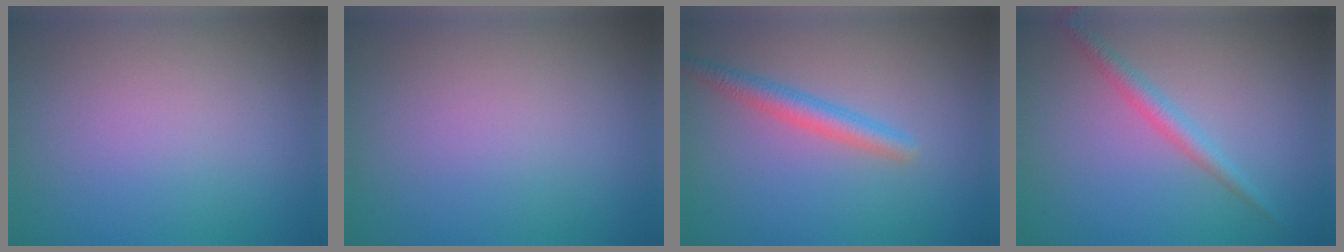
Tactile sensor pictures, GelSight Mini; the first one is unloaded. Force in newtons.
{"total": 0.0}
{"total": 2.5, "press": 2.5, "slide": 0.1}
{"total": 2.0, "press": 2.0, "slide": 0.1}